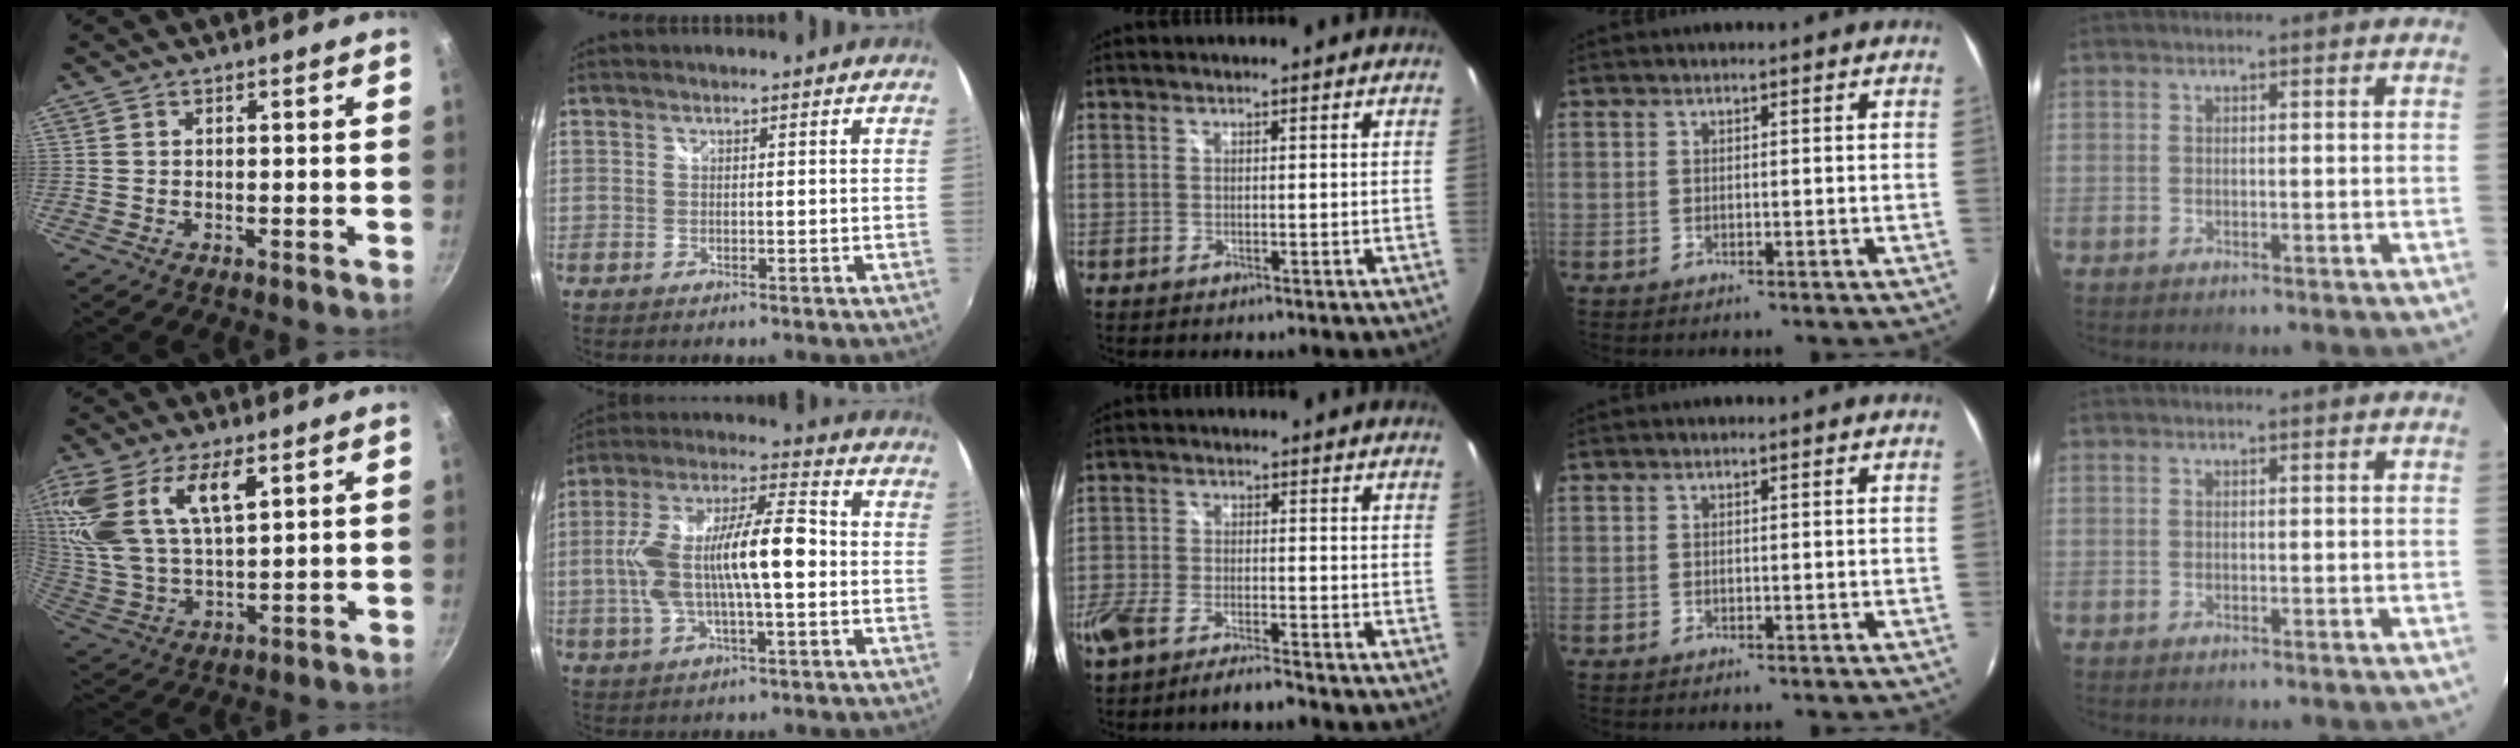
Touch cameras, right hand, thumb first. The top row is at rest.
{"thumb": {"total": 19.8, "force": [9.2, 9.8, 14.6], "torque": [-0.304, -0.010, 0.187]}, "index": {"total": 15.2, "force": [-1.3, 4.3, 14.5], "torque": [-0.276, 0.011, -0.024]}, "middle": {"total": 7.8, "force": [-6.4, 1.6, 4.2], "torque": [-0.108, -0.022, -0.120]}}